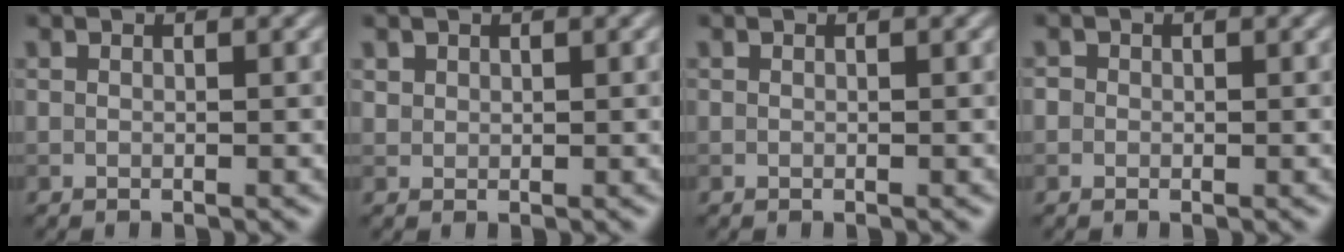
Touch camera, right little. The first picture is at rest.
{"total": 0.8, "force": [0.6, 0.6, 0.1], "torque": [0.001, -0.003, 0.016]}
{"total": 0.0}
{"total": 0.7, "force": [0.1, 0.7, 0.1], "torque": [0.003, -0.006, -0.002]}